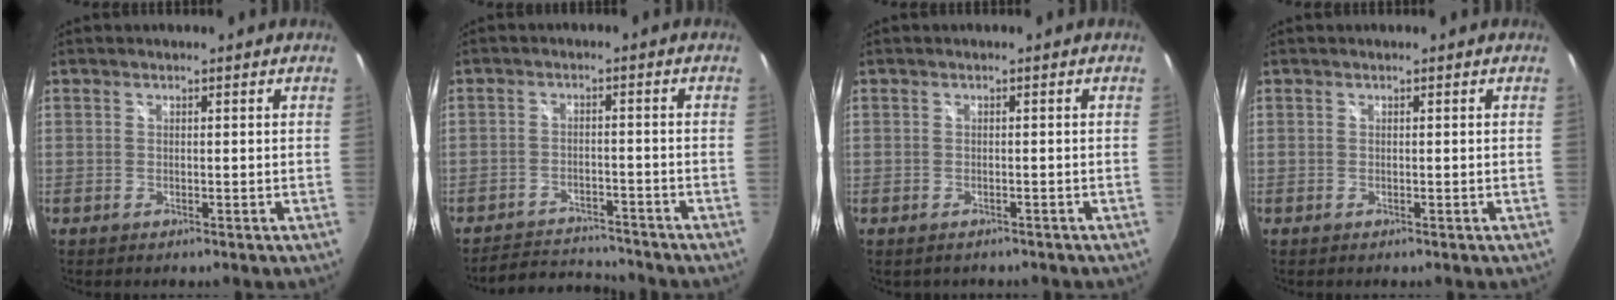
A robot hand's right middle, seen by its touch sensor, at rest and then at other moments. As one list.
[{"total": 8.9, "force": [-8.4, 2.0, 1.8], "torque": [-0.053, 0.013, -0.122]}, {"total": 0.9, "force": [-0.6, 0.6, 0.3], "torque": [-0.007, -0.002, -0.004]}, {"total": 0.0}]